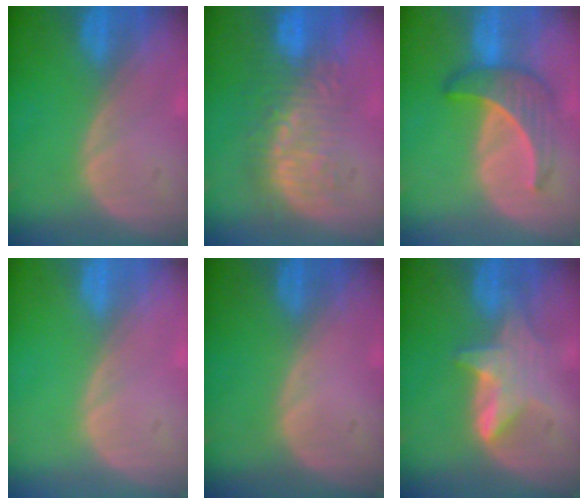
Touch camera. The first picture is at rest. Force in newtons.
{"total": 9.3, "press": 8.7, "slide": 3.4}
{"total": 6.2, "press": 5.9, "slide": 1.7}
{"total": 0.0}
{"total": 0.0}
{"total": 5.5, "press": 5.5, "slide": 0.2}